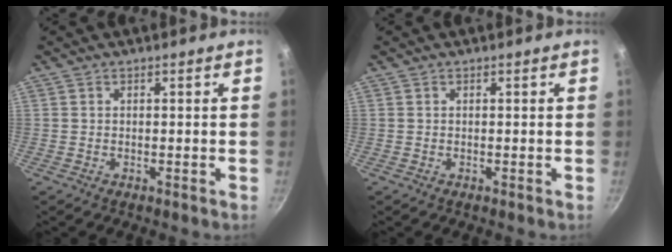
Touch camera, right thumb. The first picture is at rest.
{"total": 0.0}